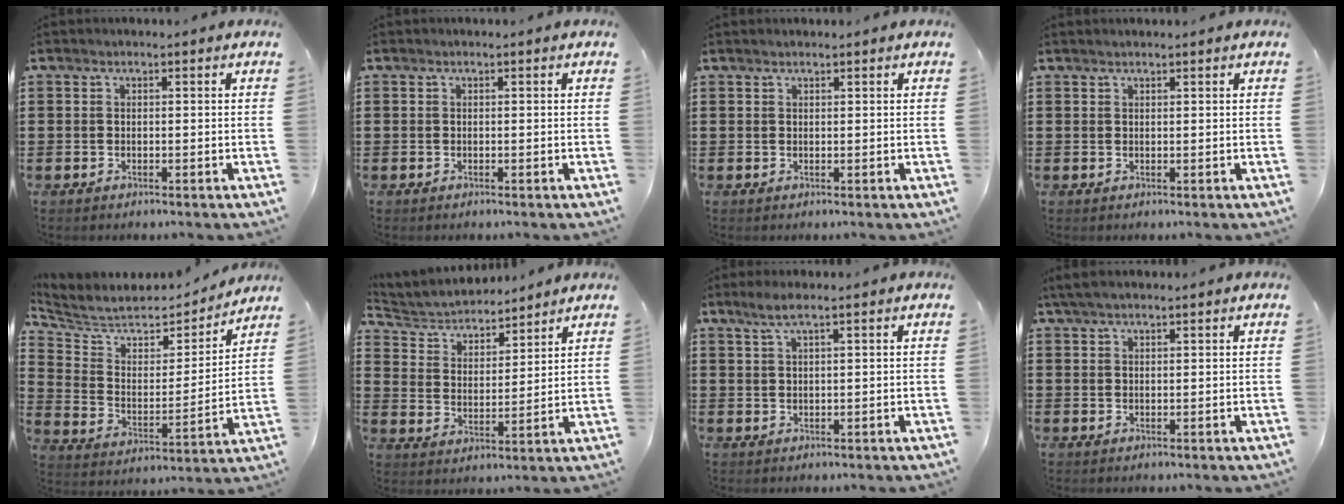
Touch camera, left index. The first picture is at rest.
{"total": 0.0}
{"total": 0.5, "force": [0.4, 0.0, 0.2], "torque": [-0.005, -0.002, 0.010]}
{"total": 0.6, "force": [0.5, 0.0, 0.3], "torque": [-0.006, -0.001, 0.011]}
{"total": 5.7, "force": [5.1, 2.1, 1.5], "torque": [-0.064, -0.040, 0.083]}
{"total": 4.4, "force": [4.2, 1.1, 0.5], "torque": [-0.035, -0.026, 0.069]}
{"total": 2.8, "force": [1.7, 0.2, 2.2], "torque": [-0.046, 0.001, 0.030]}
{"total": 2.2, "force": [1.6, 0.5, 1.4], "torque": [-0.030, 0.003, 0.031]}